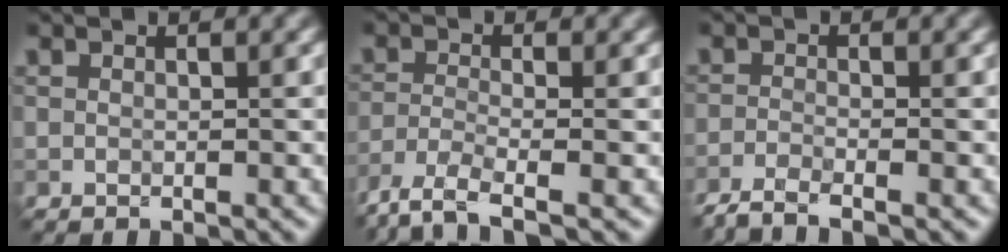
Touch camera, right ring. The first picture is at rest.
{"total": 4.1, "force": [-3.2, 0.9, 2.5], "torque": [-0.050, -0.010, -0.072]}
{"total": 3.0, "force": [-2.5, 0.5, 1.6], "torque": [-0.035, -0.005, -0.058]}